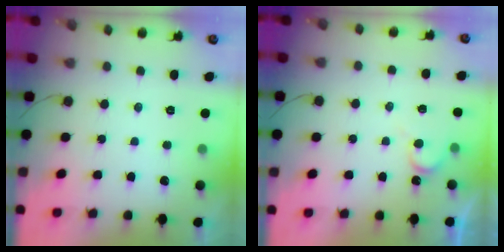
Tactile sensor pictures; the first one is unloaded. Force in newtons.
{"total": 6.5, "press": 6.5, "slide": 0.3}